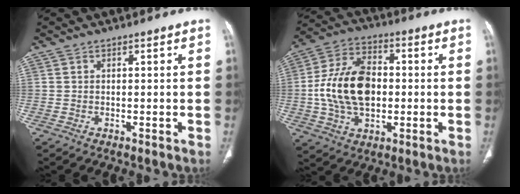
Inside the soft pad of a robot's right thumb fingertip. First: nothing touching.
{"total": 16.1, "force": [-0.6, 10.3, 12.4], "torque": [-0.220, 0.022, -0.010]}